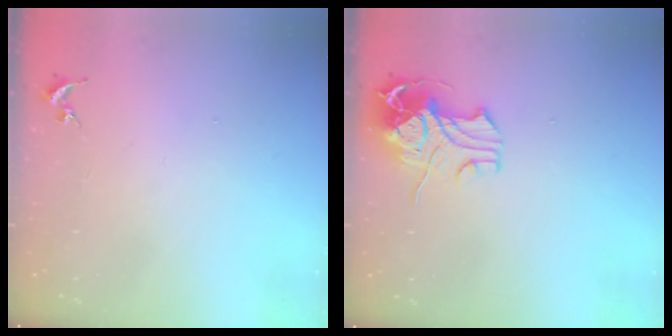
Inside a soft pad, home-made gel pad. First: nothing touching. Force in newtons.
{"total": 10.7, "press": 10.6, "slide": 1.8}